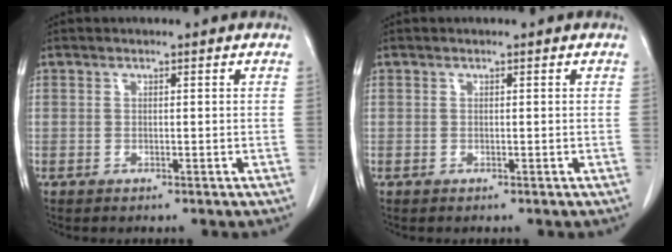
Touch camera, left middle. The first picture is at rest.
{"total": 0.0}